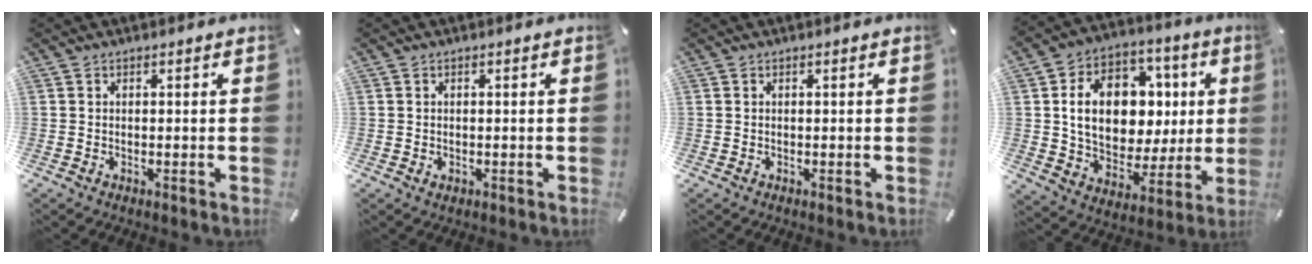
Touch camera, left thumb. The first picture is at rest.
{"total": 0.5, "force": [-0.1, 0.5, 0.2], "torque": [-0.004, 0.003, -0.003]}
{"total": 0.0}
{"total": 17.8, "force": [3.0, 13.7, 11.0], "torque": [-0.187, -0.004, 0.066]}